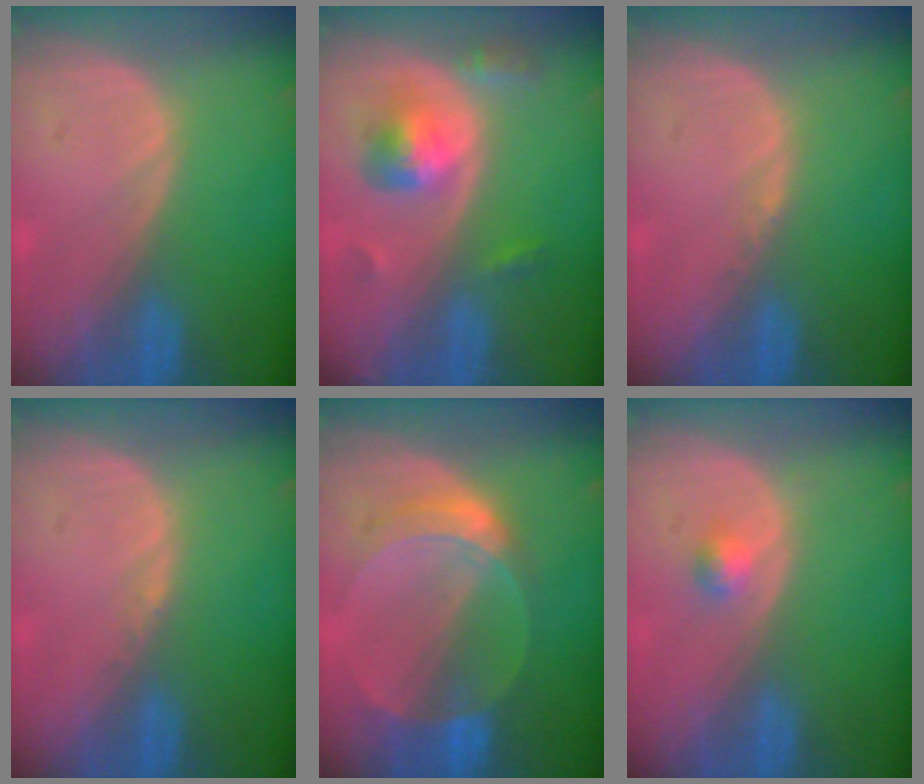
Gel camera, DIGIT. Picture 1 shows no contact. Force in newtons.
{"total": 5.7, "press": 5.2, "slide": 2.4}
{"total": 0.6, "press": 0.5, "slide": 0.4}
{"total": 0.6, "press": 0.5, "slide": 0.4}
{"total": 6.8, "press": 6.0, "slide": 3.2}
{"total": 1.8, "press": 1.6, "slide": 0.9}